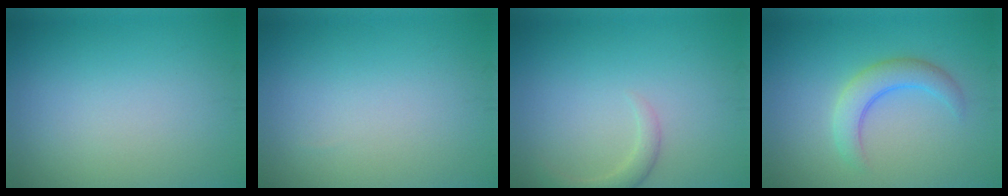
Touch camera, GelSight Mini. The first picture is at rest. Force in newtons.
{"total": 0.0}
{"total": 1.9, "press": 1.9, "slide": 0.2}
{"total": 3.4, "press": 3.4, "slide": 0.1}